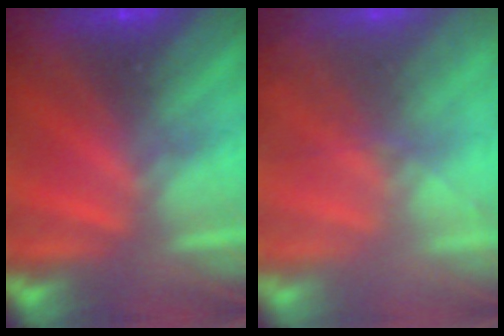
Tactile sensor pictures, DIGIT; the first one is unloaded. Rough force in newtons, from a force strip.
{"total": 7.1}